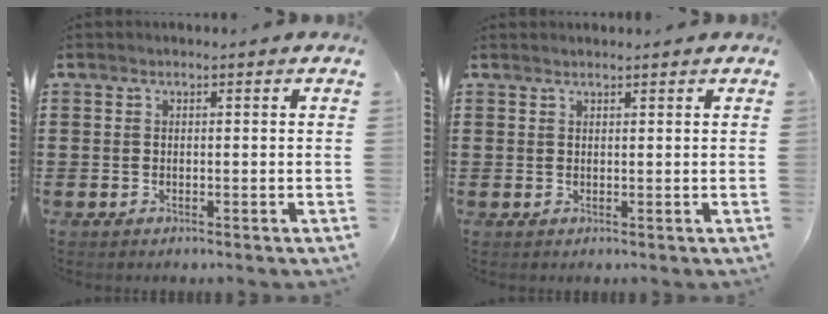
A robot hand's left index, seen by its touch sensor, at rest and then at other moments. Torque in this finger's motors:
{"motor_torque": [1.18, -0.96, 0.00, 0.01]}